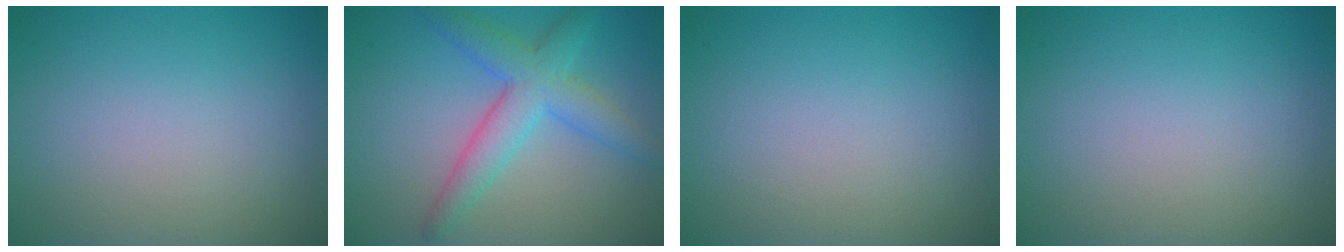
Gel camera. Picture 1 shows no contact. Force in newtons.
{"total": 5.1, "press": 5.1, "slide": 0.1}
{"total": 0.0}
{"total": 0.0}